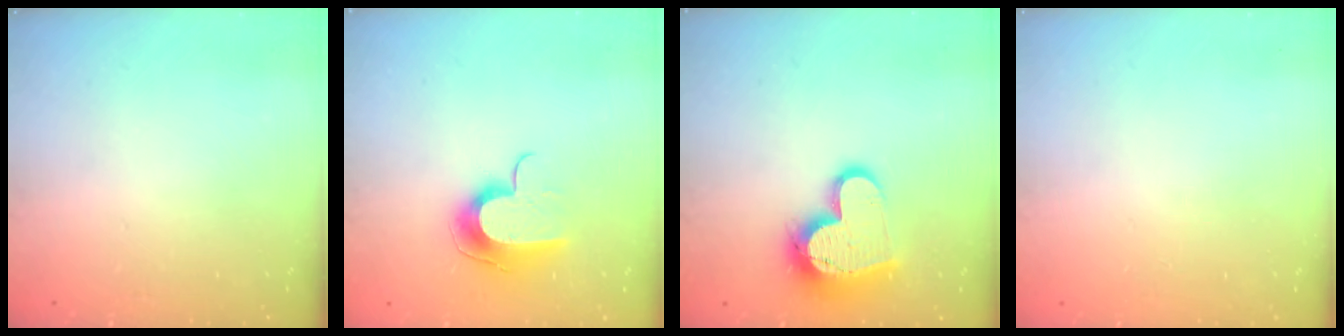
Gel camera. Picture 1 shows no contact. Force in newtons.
{"total": 9.9, "press": 9.8, "slide": 0.5}
{"total": 13.7, "press": 13.6, "slide": 1.3}
{"total": 0.7, "press": 0.7, "slide": 0.1}